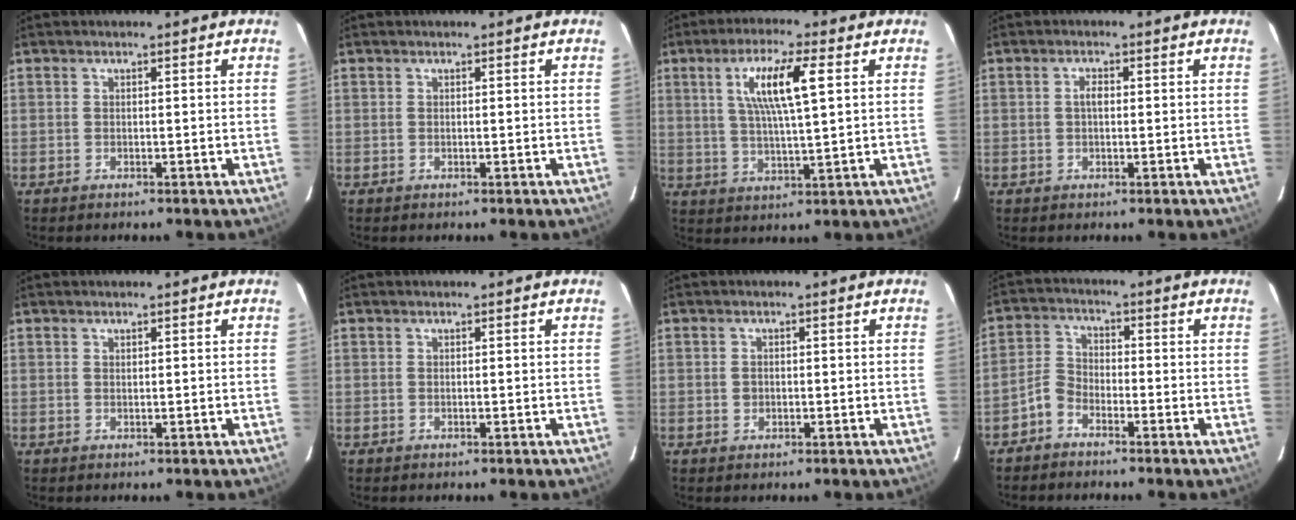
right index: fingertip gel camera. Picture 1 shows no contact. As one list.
[{"total": 0.0}, {"total": 9.6, "force": [3.0, 1.3, 9.0], "torque": [-0.167, 0.003, 0.056]}, {"total": 1.6, "force": [0.1, 0.8, 1.4], "torque": [-0.026, 0.006, -0.002]}, {"total": 0.0}, {"total": 0.0}, {"total": 1.3, "force": [-0.2, 1.2, 0.4], "torque": [-0.005, 0.002, -0.002]}, {"total": 3.9, "force": [-2.8, 2.3, 1.3], "torque": [-0.030, 0.015, -0.063]}]